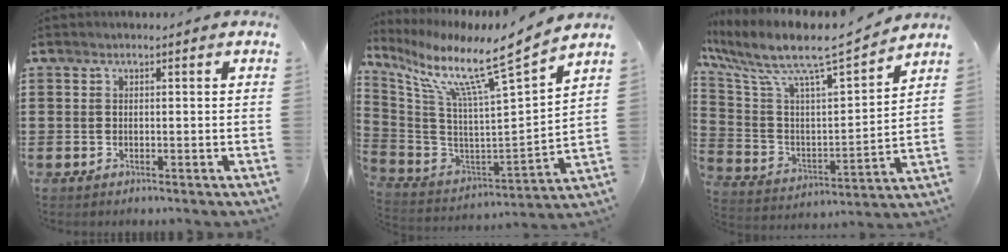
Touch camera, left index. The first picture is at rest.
{"total": 11.0, "force": [8.0, 0.3, 7.6], "torque": [-0.166, -0.062, 0.118]}
{"total": 8.8, "force": [7.2, 1.1, 5.0], "torque": [-0.130, -0.059, 0.113]}